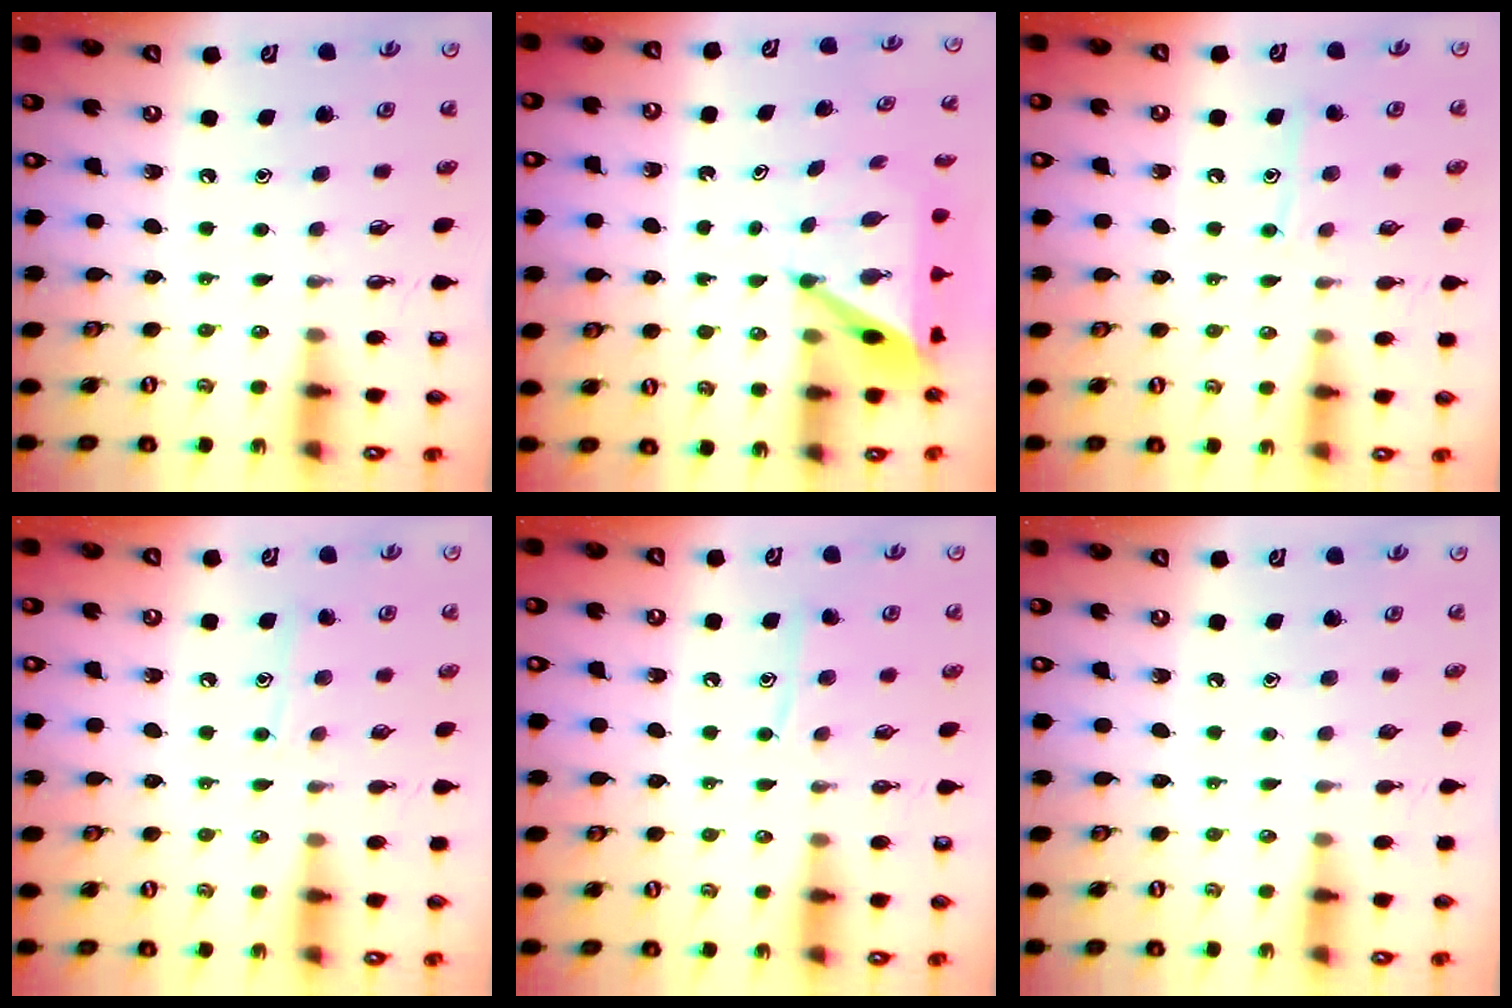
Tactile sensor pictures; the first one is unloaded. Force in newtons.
{"total": 5.3, "press": 5.3, "slide": 0.1}
{"total": 8.0, "press": 8.0, "slide": 0.6}
{"total": 7.4, "press": 7.4, "slide": 0.3}
{"total": 6.9, "press": 6.9, "slide": 0.2}
{"total": 0.0}